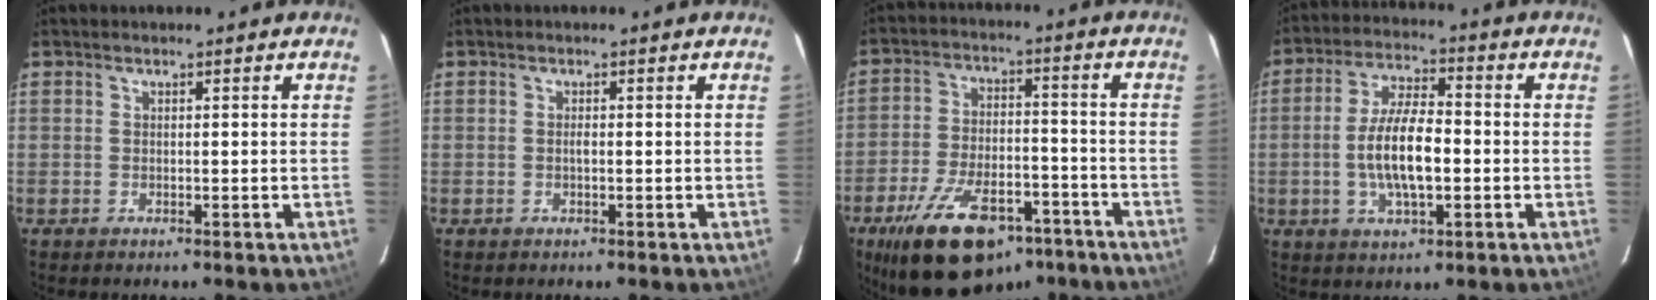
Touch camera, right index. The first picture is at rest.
{"total": 0.6, "force": [-0.1, 0.2, 0.5], "torque": [-0.009, 0.002, -0.003]}
{"total": 20.4, "force": [-13.5, 9.6, 11.8], "torque": [-0.226, -0.008, -0.205]}
{"total": 10.6, "force": [-1.7, 3.8, 9.7], "torque": [-0.193, 0.003, -0.030]}